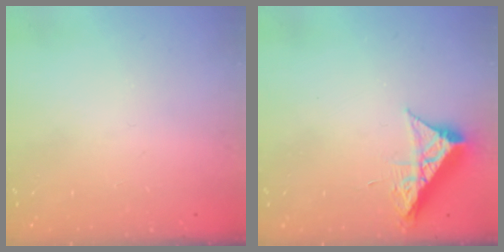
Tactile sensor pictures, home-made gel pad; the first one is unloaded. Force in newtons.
{"total": 8.9, "press": 8.9, "slide": 0.4}